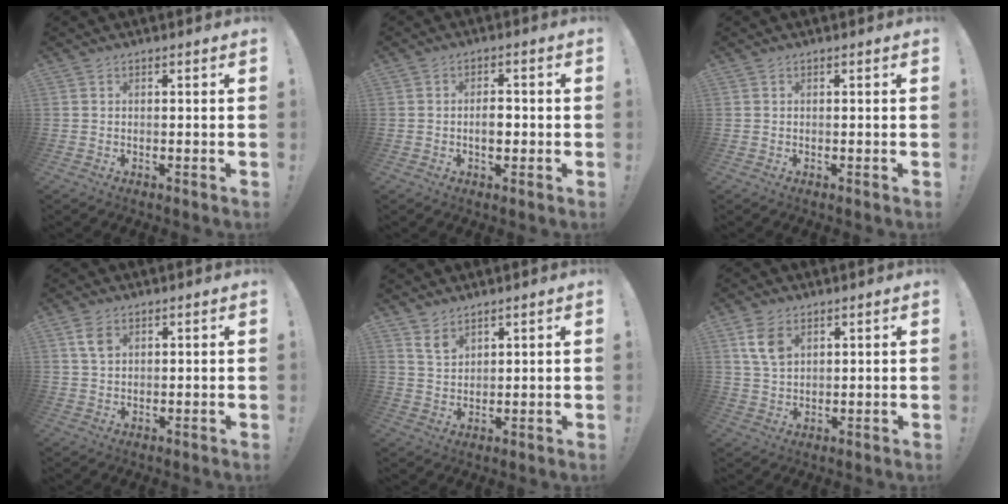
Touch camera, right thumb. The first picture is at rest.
{"total": 4.2, "force": [-1.0, 2.4, 3.2], "torque": [-0.037, 0.002, -0.023]}
{"total": 0.0}
{"total": 4.3, "force": [2.1, 2.5, 2.8], "torque": [-0.048, -0.004, 0.038]}
{"total": 5.0, "force": [3.8, 2.5, 2.0], "torque": [-0.034, -0.025, 0.071]}
{"total": 7.5, "force": [3.6, 4.8, 4.6], "torque": [-0.085, -0.011, 0.068]}